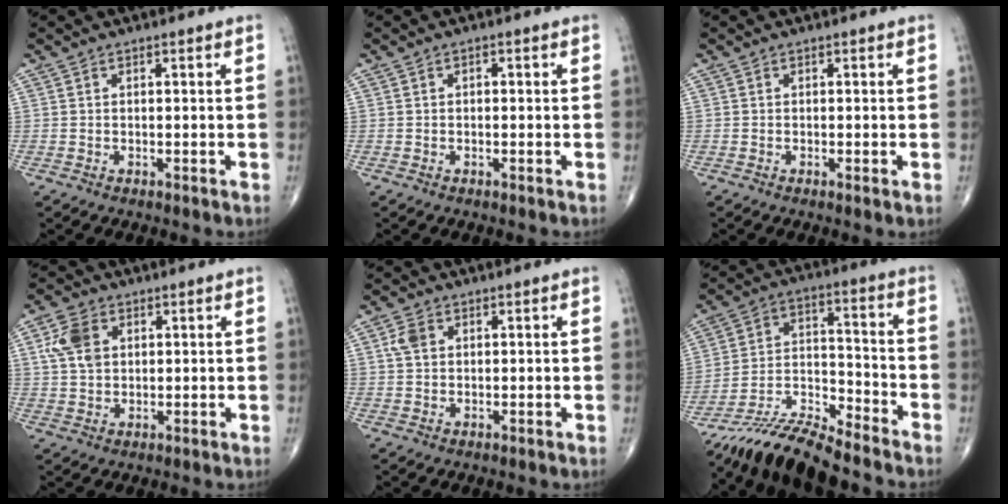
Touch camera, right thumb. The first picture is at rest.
{"total": 0.6, "force": [0.0, 0.5, 0.4], "torque": [-0.004, 0.001, -0.002]}
{"total": 0.8, "force": [-0.1, 0.0, 0.7], "torque": [-0.015, -0.002, -0.002]}
{"total": 6.8, "force": [2.0, 4.9, 4.3], "torque": [-0.077, 0.000, 0.038]}
{"total": 3.3, "force": [1.0, 2.4, 2.1], "torque": [-0.041, 0.005, 0.020]}
{"total": 11.7, "force": [-11.2, 1.2, 3.1], "torque": [-0.052, 0.078, -0.212]}